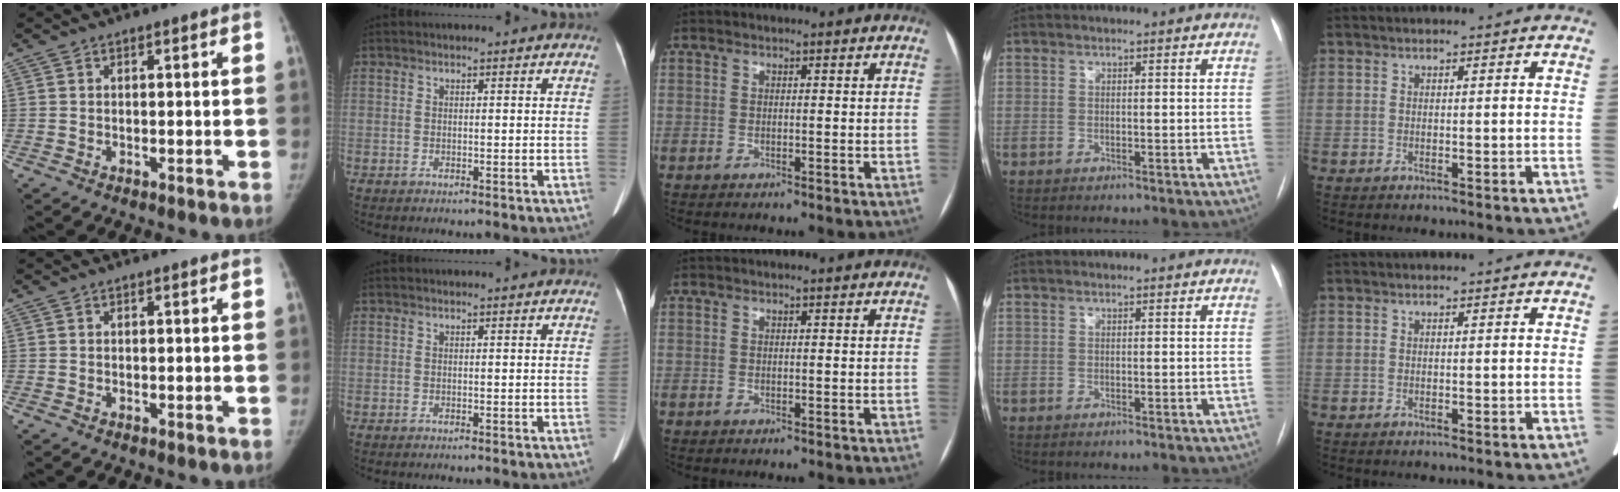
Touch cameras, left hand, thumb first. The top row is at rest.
{}